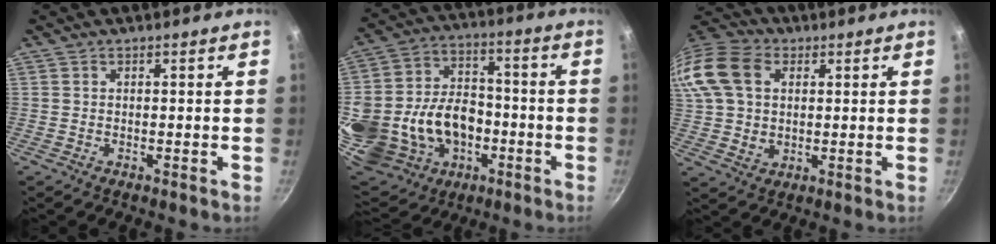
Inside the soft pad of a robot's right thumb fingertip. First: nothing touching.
{"total": 27.1, "force": [-5.0, 20.7, 16.9], "torque": [-0.348, 0.046, -0.059]}
{"total": 20.2, "force": [5.5, 14.8, 12.5], "torque": [-0.286, 0.018, 0.094]}